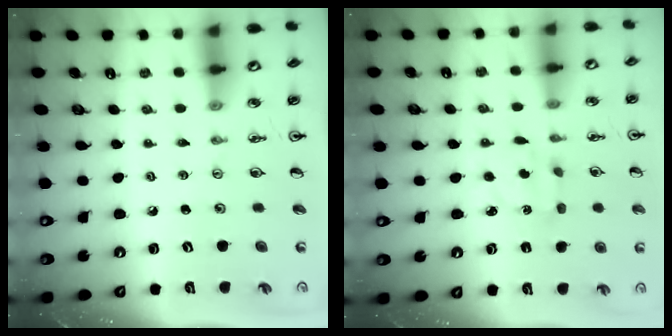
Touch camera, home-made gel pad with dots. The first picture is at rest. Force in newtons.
{"total": 3.1, "press": 3.1, "slide": 0.5}